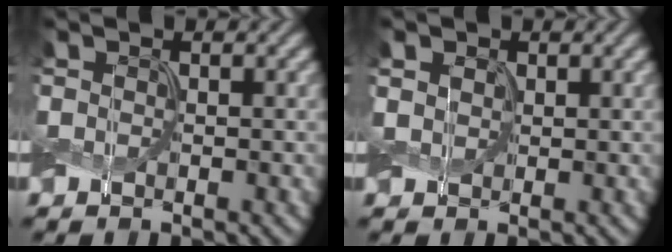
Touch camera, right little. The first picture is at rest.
{"total": 1.4, "force": [0.4, 1.2, 0.6], "torque": [-0.017, 0.000, 0.004]}